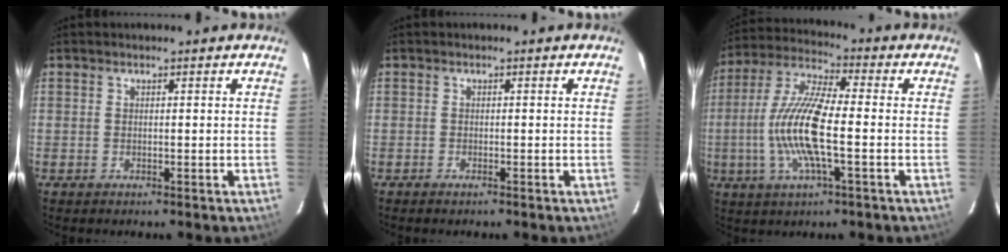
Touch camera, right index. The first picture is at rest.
{"total": 0.8, "force": [-0.7, 0.2, 0.3], "torque": [-0.008, 0.000, -0.014]}
{"total": 14.1, "force": [-2.6, 2.8, 13.5], "torque": [-0.279, -0.001, -0.054]}